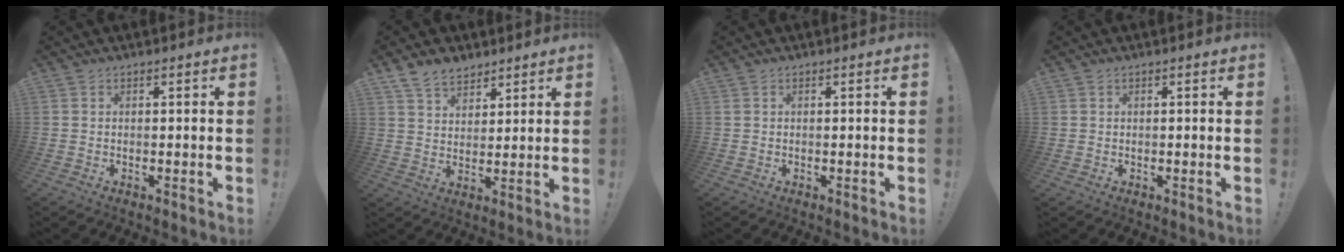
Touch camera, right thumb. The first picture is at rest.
{"total": 7.8, "force": [5.9, 4.4, 2.5], "torque": [-0.046, -0.032, 0.116]}
{"total": 0.0}
{"total": 1.5, "force": [0.7, 1.3, 0.0], "torque": [0.016, -0.010, 0.010]}